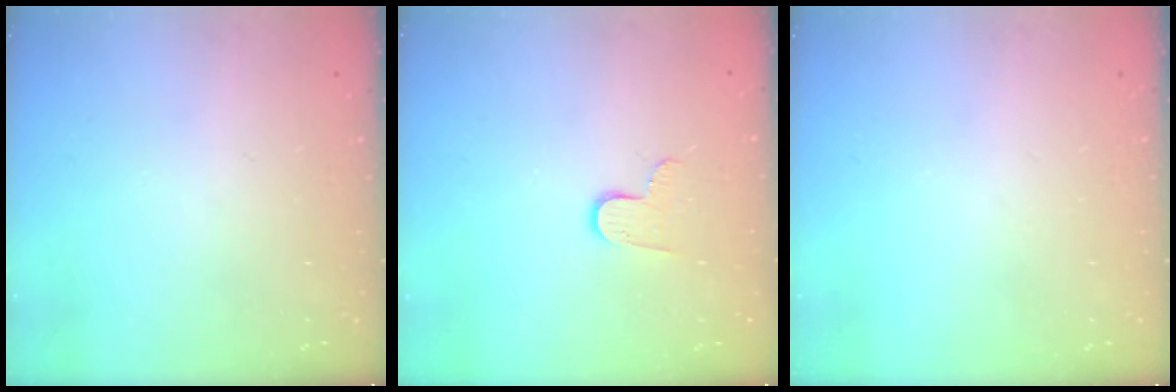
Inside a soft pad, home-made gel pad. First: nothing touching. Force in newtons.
{"total": 6.5, "press": 6.4, "slide": 0.6}
{"total": 0.0}